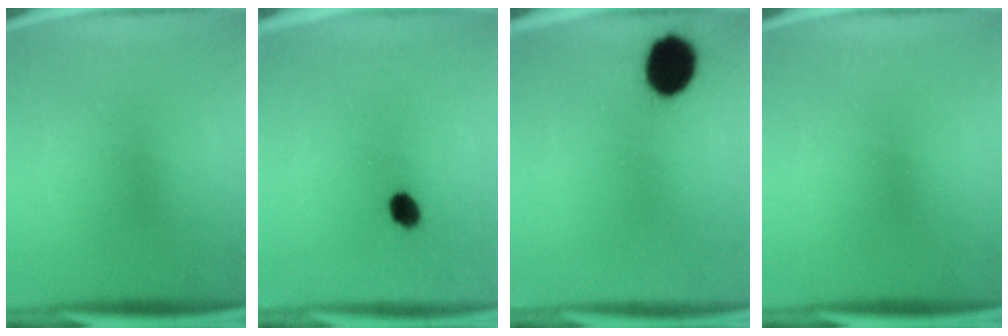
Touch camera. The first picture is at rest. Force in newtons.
{"total": 5.3}
{"total": 11.4}
{"total": 0.0}